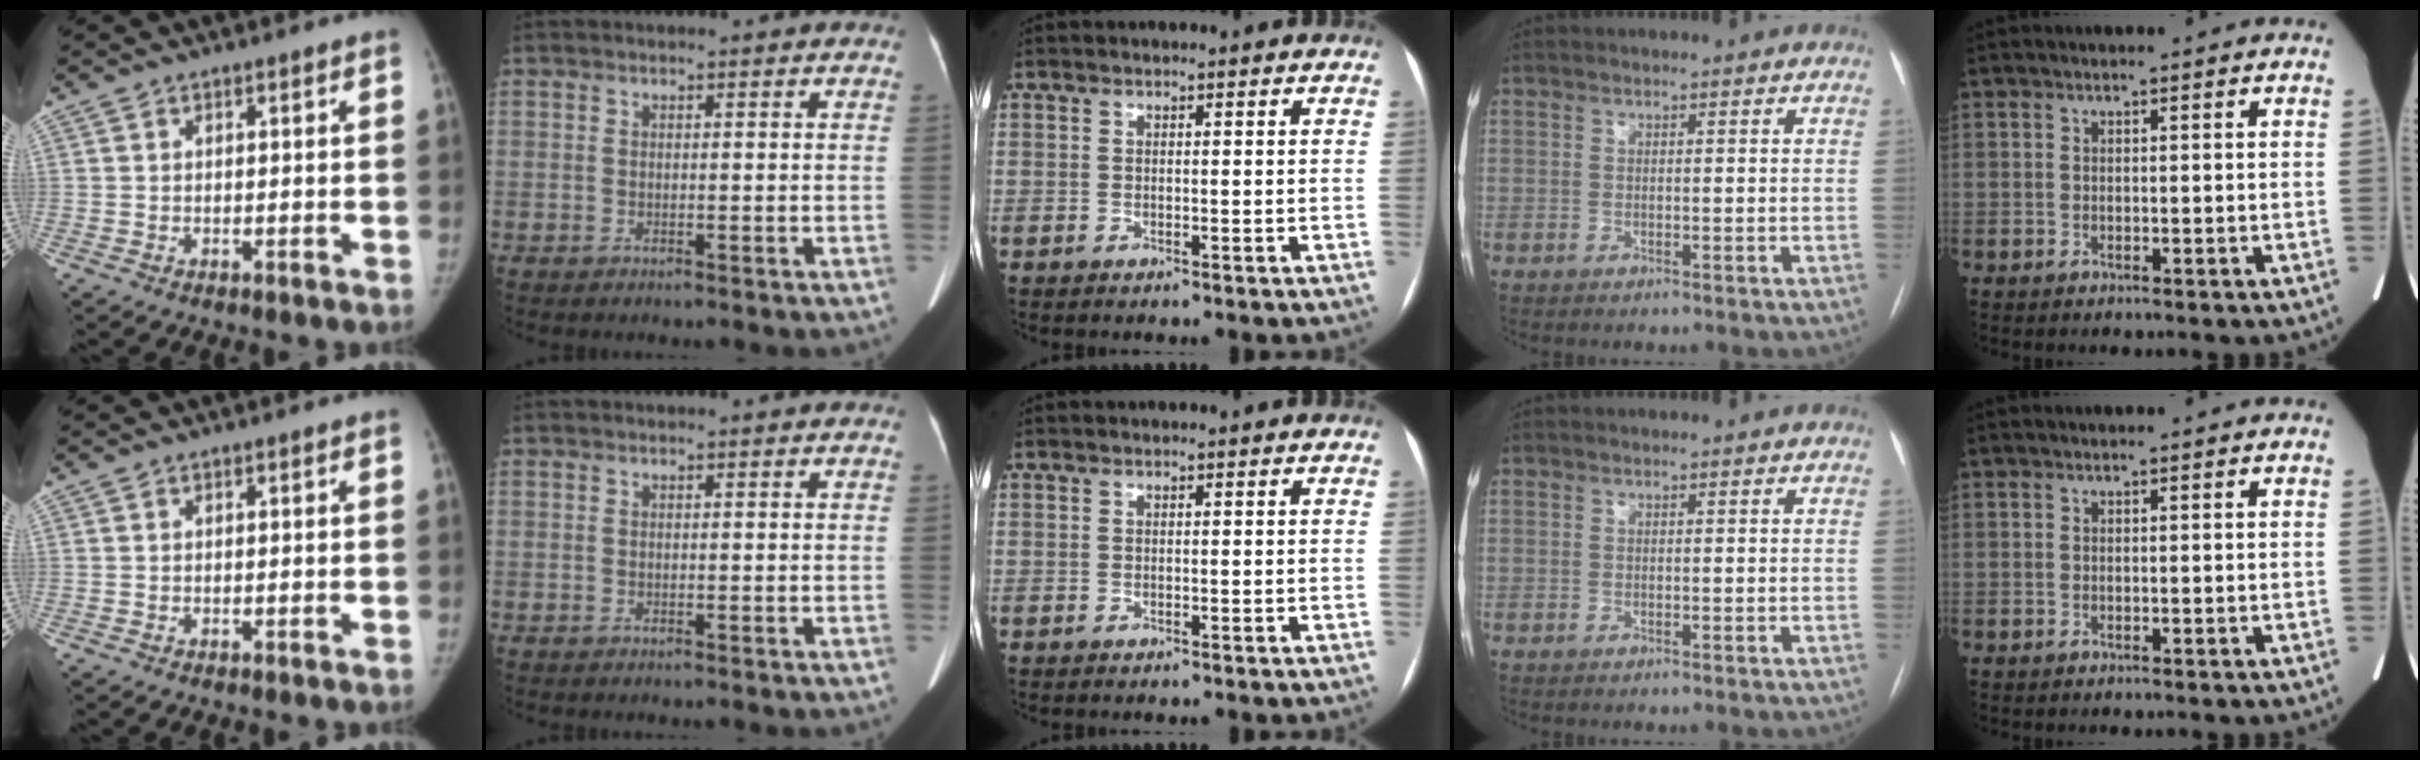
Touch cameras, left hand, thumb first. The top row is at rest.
{}